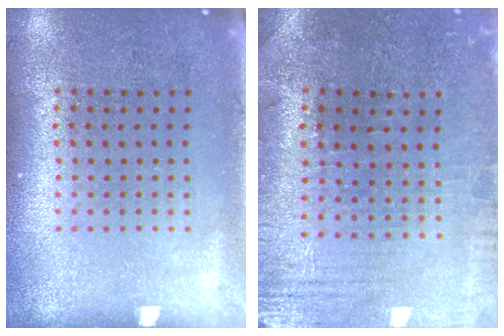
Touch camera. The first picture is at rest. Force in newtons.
{"total": 0.6, "press": 0.5, "slide": 0.3}